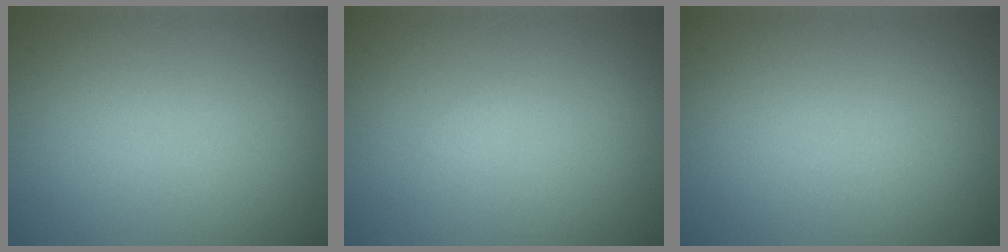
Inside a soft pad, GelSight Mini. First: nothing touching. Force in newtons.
{"total": 0.5, "press": 0.5, "slide": 0.0}
{"total": 0.0}